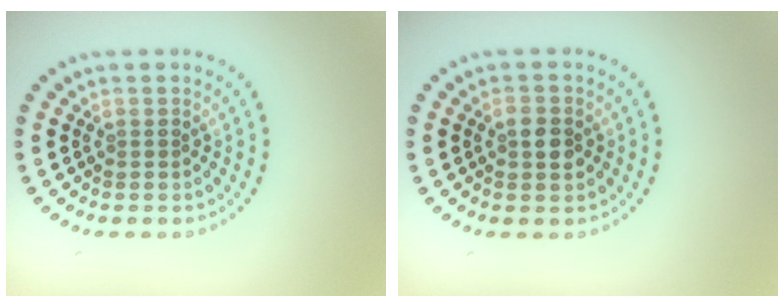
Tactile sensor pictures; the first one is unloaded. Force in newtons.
{"total": 2.4, "press": 2.4, "slide": 0.1}